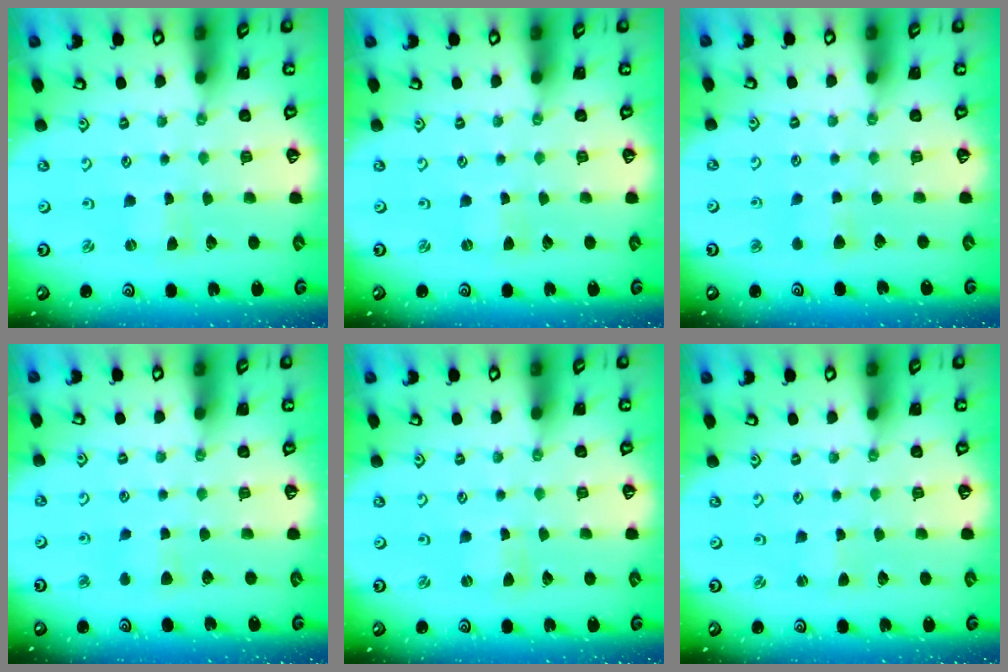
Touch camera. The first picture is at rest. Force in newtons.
{"total": 0.0}
{"total": 3.8, "press": 3.7, "slide": 0.7}
{"total": 3.5, "press": 3.5, "slide": 0.6}
{"total": 0.0}
{"total": 0.0}